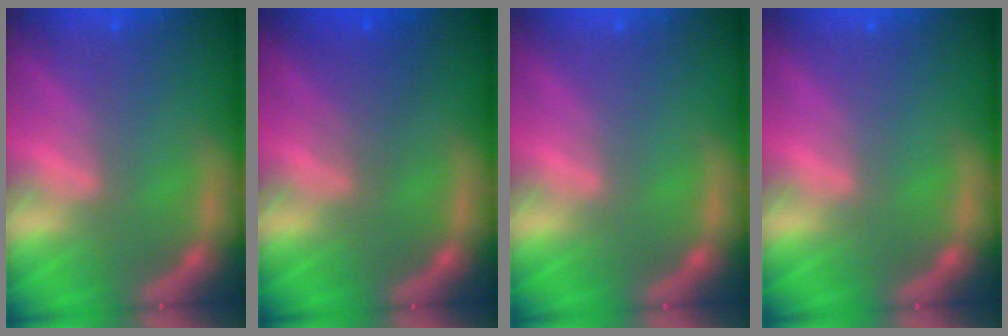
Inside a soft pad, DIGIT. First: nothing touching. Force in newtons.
{"total": 2.5}
{"total": 0.0}
{"total": 0.0}